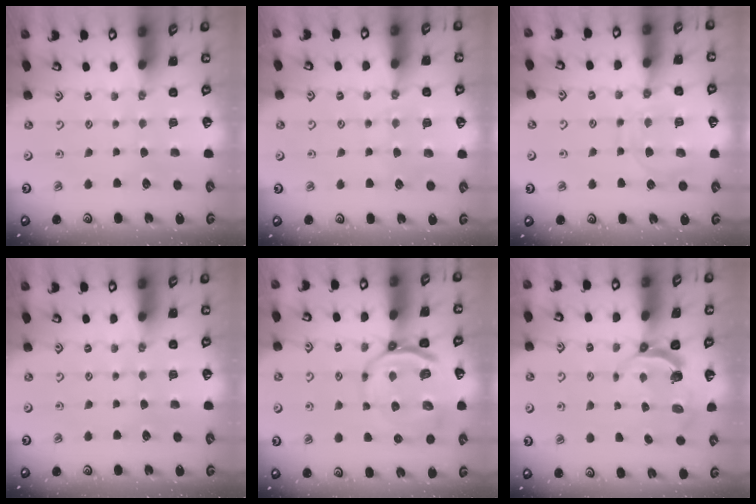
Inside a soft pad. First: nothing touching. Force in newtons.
{"total": 6.5, "press": 6.4, "slide": 0.6}
{"total": 12.2, "press": 12.1, "slide": 1.1}
{"total": 0.0}
{"total": 10.8, "press": 10.4, "slide": 2.7}
{"total": 4.4, "press": 3.3, "slide": 2.9}